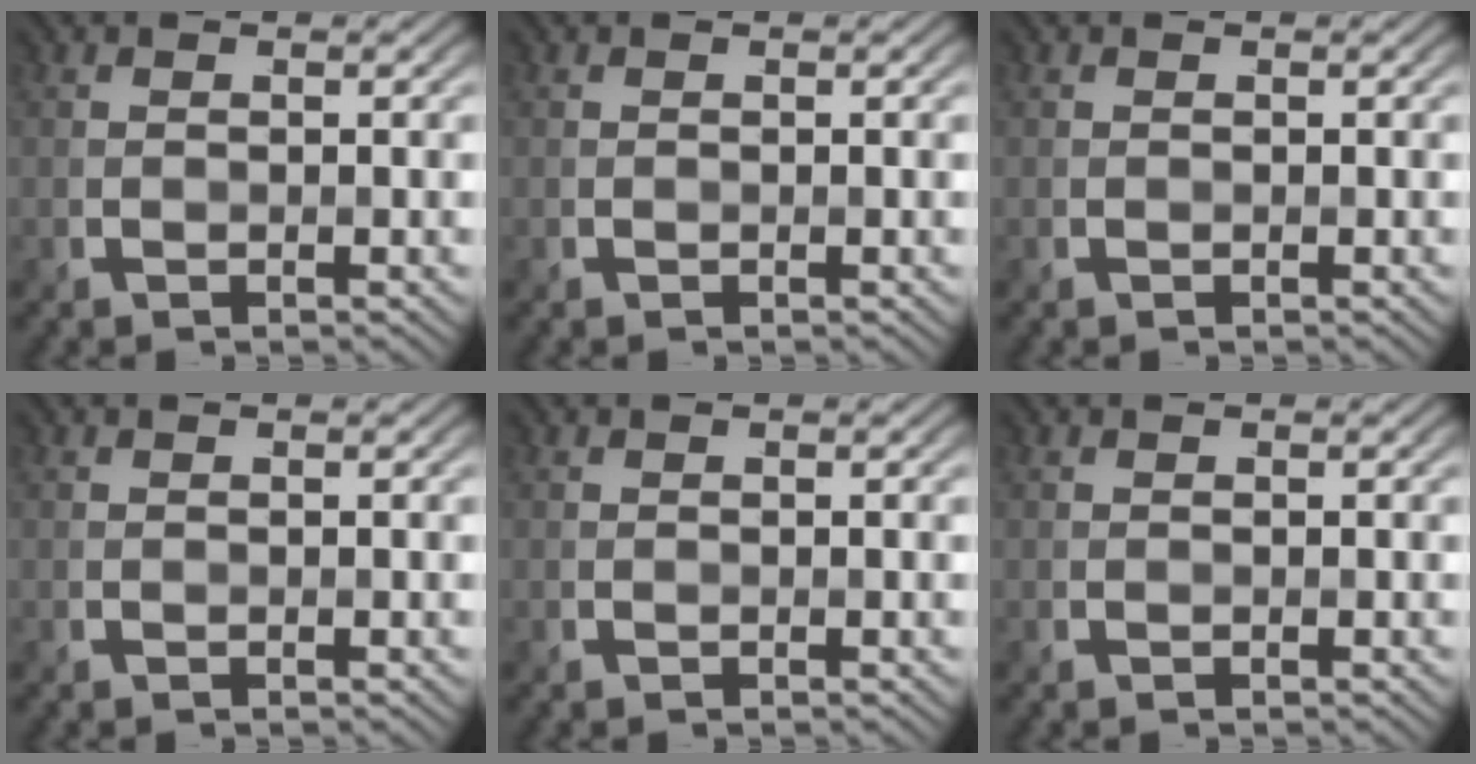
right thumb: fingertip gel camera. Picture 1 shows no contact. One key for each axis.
{"total": 0.0}
{"total": 0.0}
{"total": 0.0}
{"total": 0.0}
{"total": 0.0}